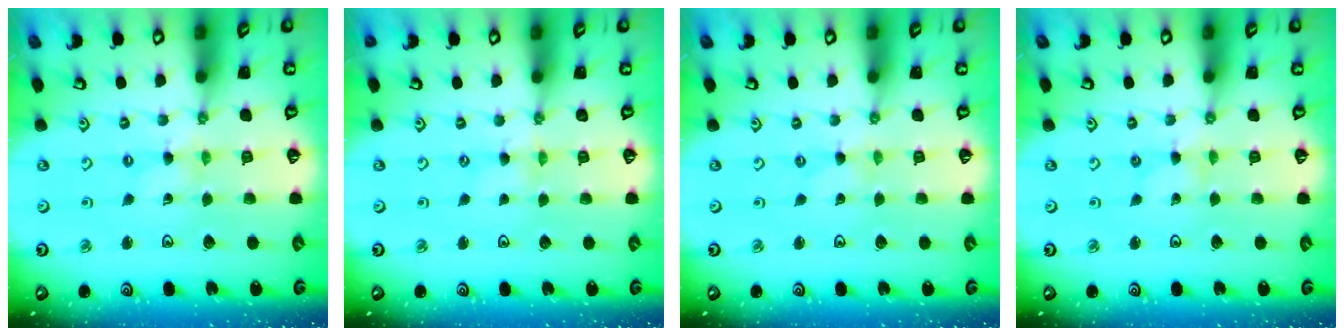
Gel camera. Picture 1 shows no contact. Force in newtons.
{"total": 0.0}
{"total": 0.0}
{"total": 0.0}